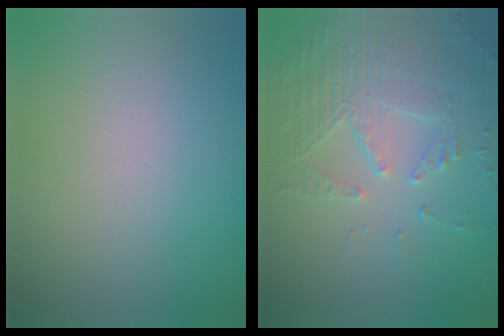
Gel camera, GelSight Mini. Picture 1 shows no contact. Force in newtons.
{"total": 5.8, "press": 3.7, "slide": 4.4}